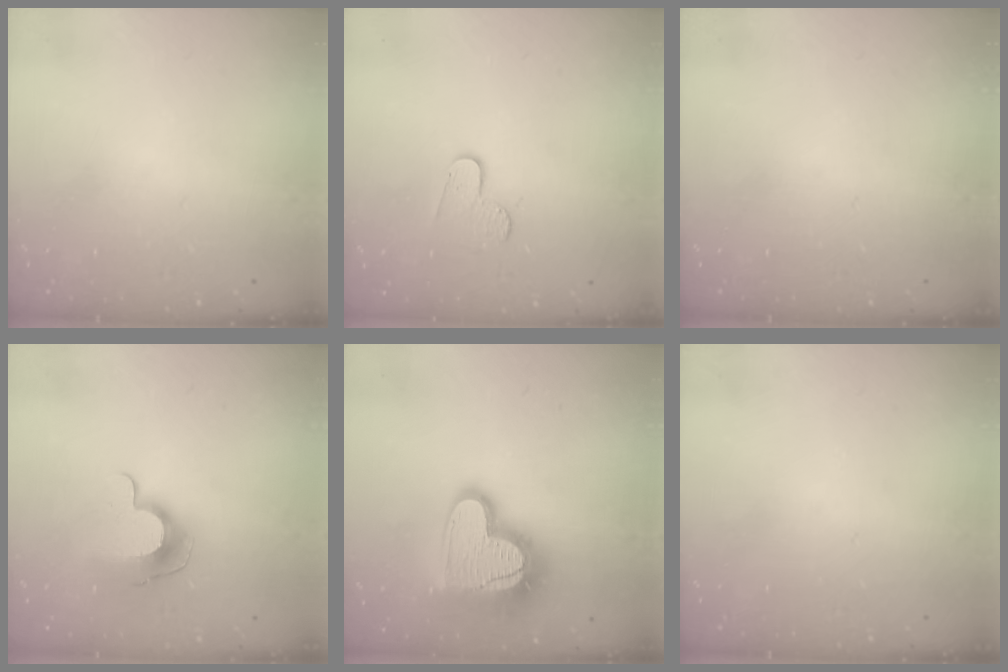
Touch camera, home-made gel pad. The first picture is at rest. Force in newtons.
{"total": 4.1, "press": 4.1, "slide": 0.3}
{"total": 0.0}
{"total": 10.2, "press": 10.2, "slide": 0.1}
{"total": 21.1, "press": 21.1, "slide": 1.5}
{"total": 0.0}